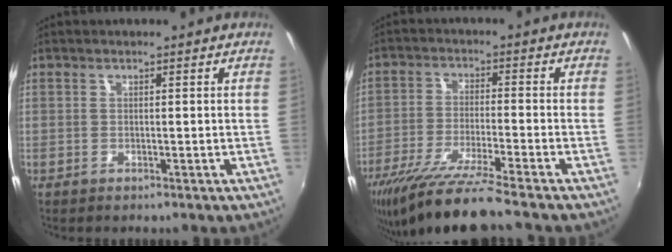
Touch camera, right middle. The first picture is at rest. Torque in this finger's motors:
{"motor_torque": [1.08, -1.06, 0.72, 0.21]}